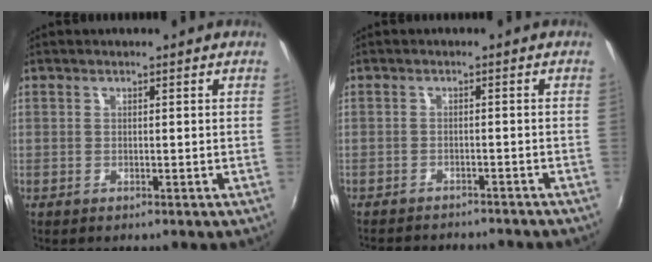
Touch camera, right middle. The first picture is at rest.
{"total": 9.7, "force": [-8.8, 2.1, 3.4], "torque": [-0.081, -0.015, -0.124]}